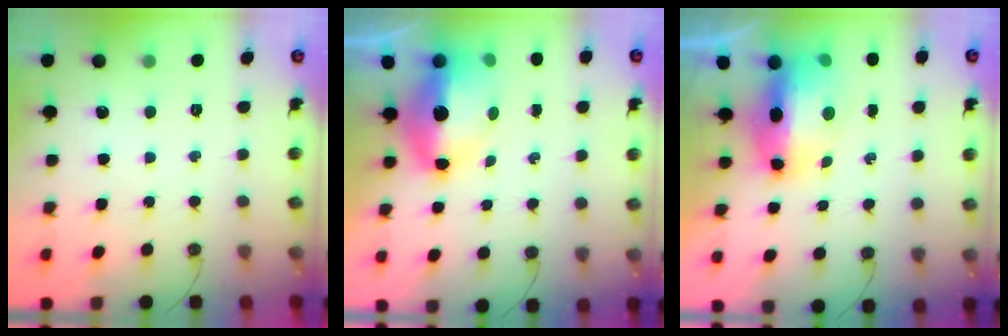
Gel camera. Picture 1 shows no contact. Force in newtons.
{"total": 12.8, "press": 12.8, "slide": 1.2}
{"total": 11.7, "press": 11.5, "slide": 1.9}